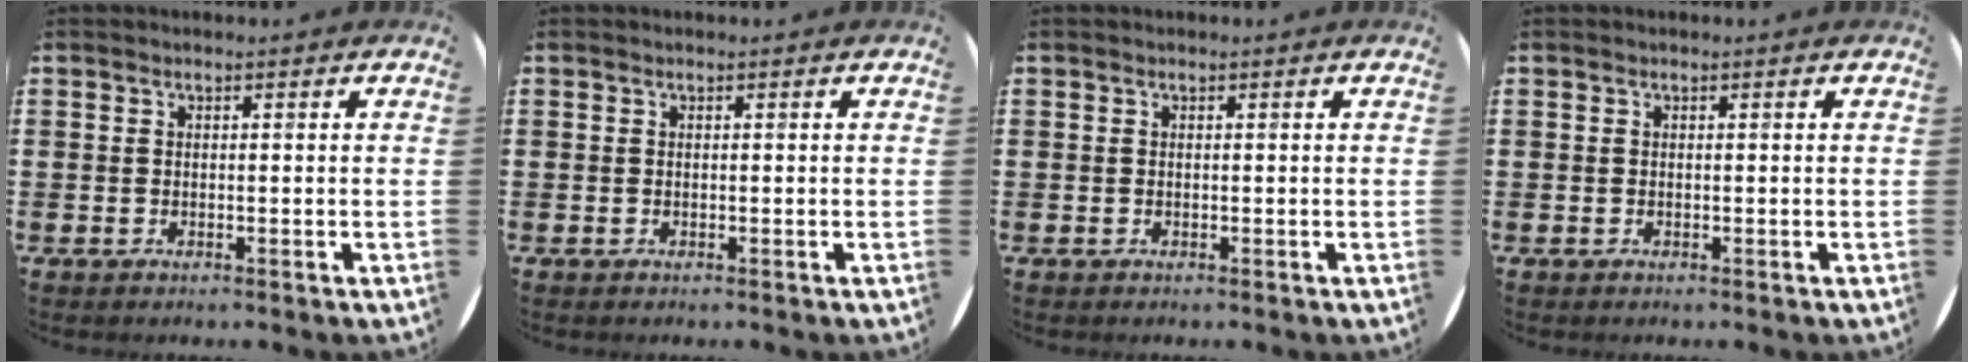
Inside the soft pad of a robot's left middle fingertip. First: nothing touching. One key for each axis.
{"total": 0.0}
{"total": 0.0}
{"total": 0.0}